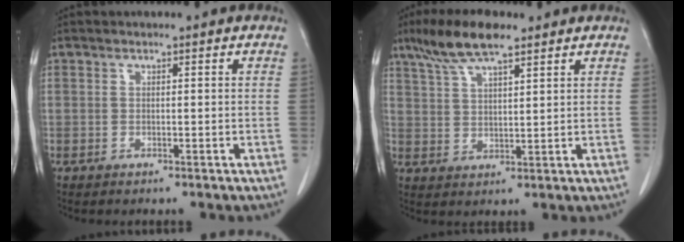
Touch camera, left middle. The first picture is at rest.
{"total": 8.8, "force": [6.4, 1.8, 5.8], "torque": [-0.118, 0.015, 0.119]}